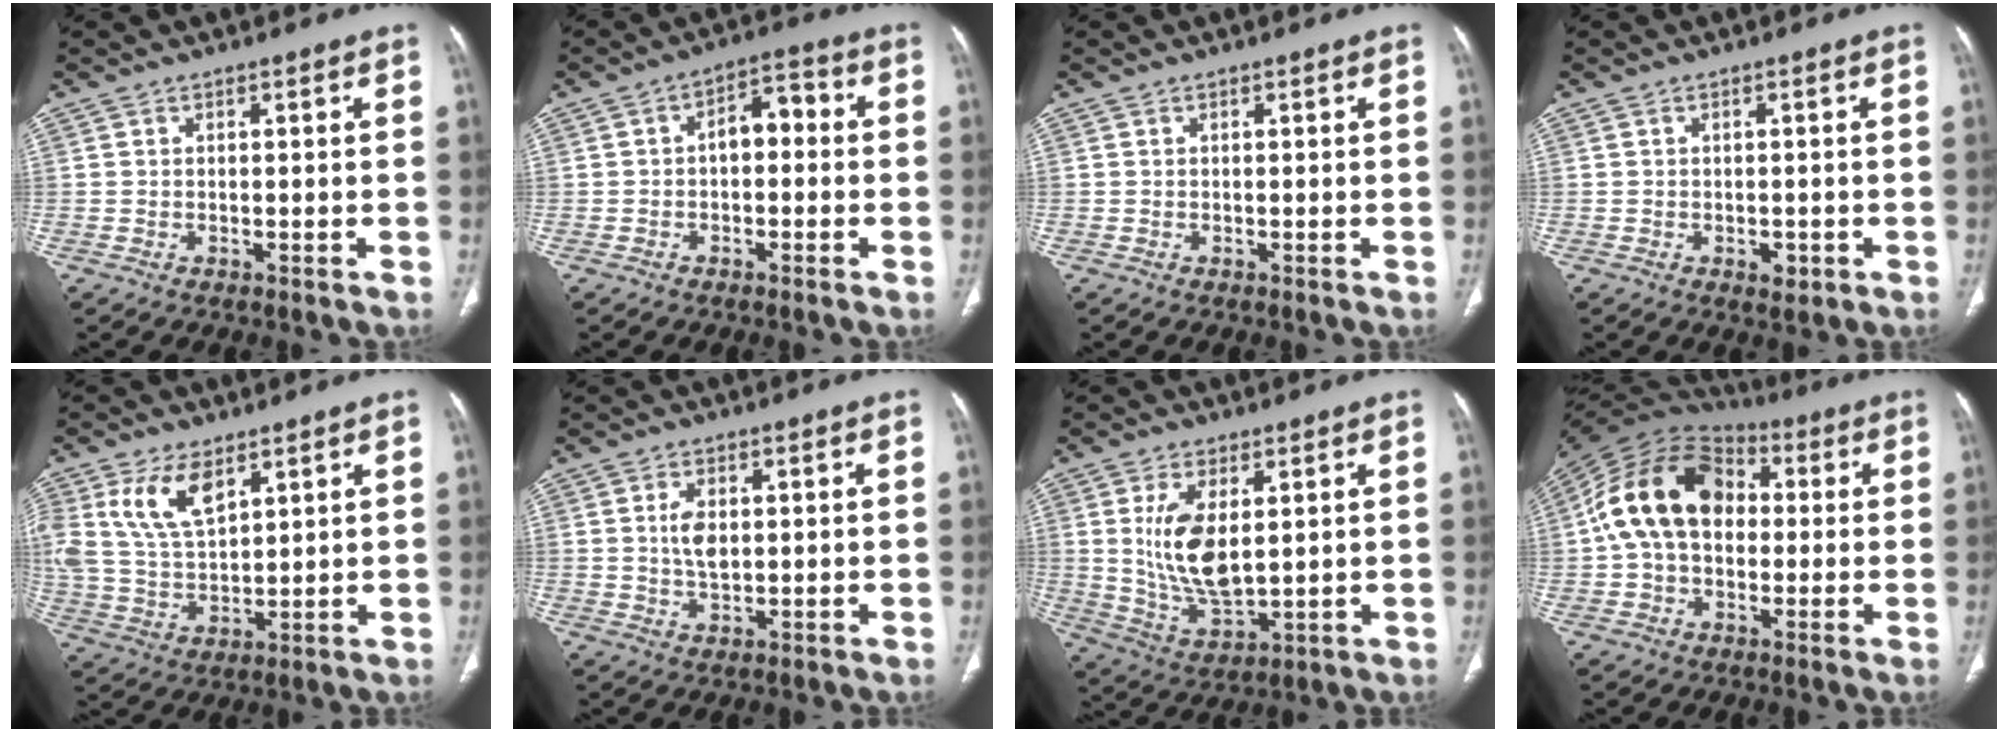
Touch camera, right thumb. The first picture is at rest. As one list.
[{"total": 6.1, "force": [-0.2, 3.8, 4.8], "torque": [-0.054, 0.028, -0.016]}, {"total": 0.0}, {"total": 2.3, "force": [-0.8, 1.5, 1.6], "torque": [-0.013, 0.001, -0.006]}, {"total": 11.6, "force": [5.7, 6.1, 8.1], "torque": [-0.156, -0.016, 0.120]}, {"total": 4.7, "force": [0.7, 2.7, 3.8], "torque": [-0.069, -0.003, 0.016]}, {"total": 12.0, "force": [2.3, 6.0, 10.1], "torque": [-0.187, -0.023, 0.058]}, {"total": 17.9, "force": [1.4, 12.7, 12.6], "torque": [-0.213, 0.038, 0.014]}]